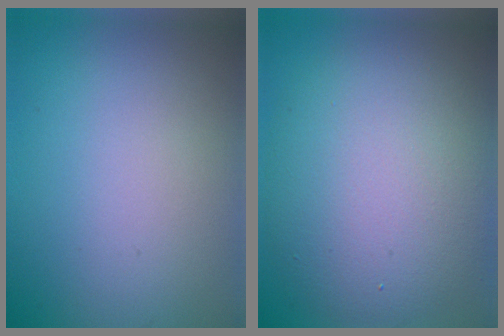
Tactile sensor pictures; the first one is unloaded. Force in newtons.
{"total": 9.6, "press": 9.6, "slide": 0.5}